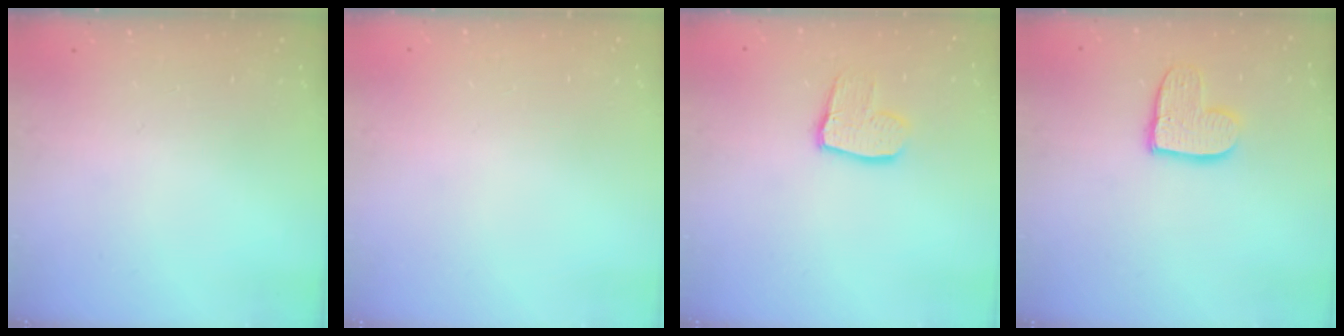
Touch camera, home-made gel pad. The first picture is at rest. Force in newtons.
{"total": 0.0}
{"total": 10.1, "press": 10.0, "slide": 0.8}
{"total": 10.1, "press": 10.0, "slide": 0.5}